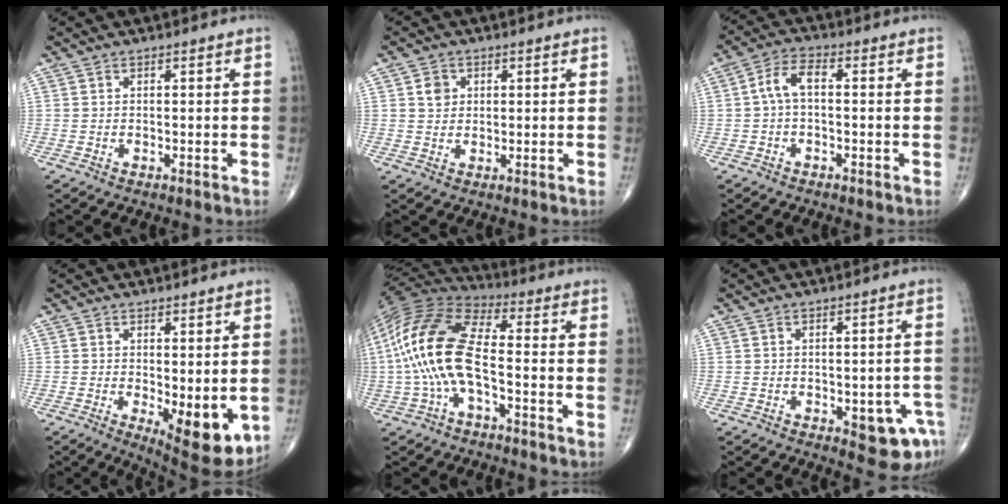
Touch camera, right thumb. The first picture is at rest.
{"total": 2.9, "force": [0.8, 2.5, 1.3], "torque": [-0.010, -0.003, 0.013]}
{"total": 5.0, "force": [-0.2, 2.4, 4.4], "torque": [-0.085, 0.021, -0.013]}
{"total": 10.1, "force": [-1.6, 3.7, 9.2], "torque": [-0.111, -0.025, -0.010]}
{"total": 17.0, "force": [-2.6, 7.1, 15.2], "torque": [-0.325, 0.036, -0.056]}
{"total": 7.8, "force": [-3.1, 3.2, 6.4], "torque": [-0.054, 0.012, -0.030]}